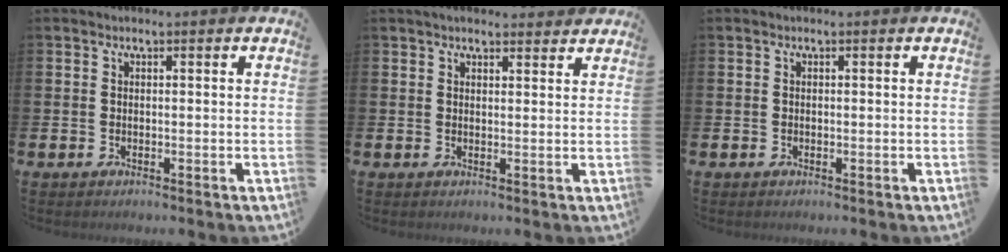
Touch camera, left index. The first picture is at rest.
{"total": 2.6, "force": [2.4, 0.7, 0.3], "torque": [-0.003, -0.007, 0.043]}
{"total": 0.0}